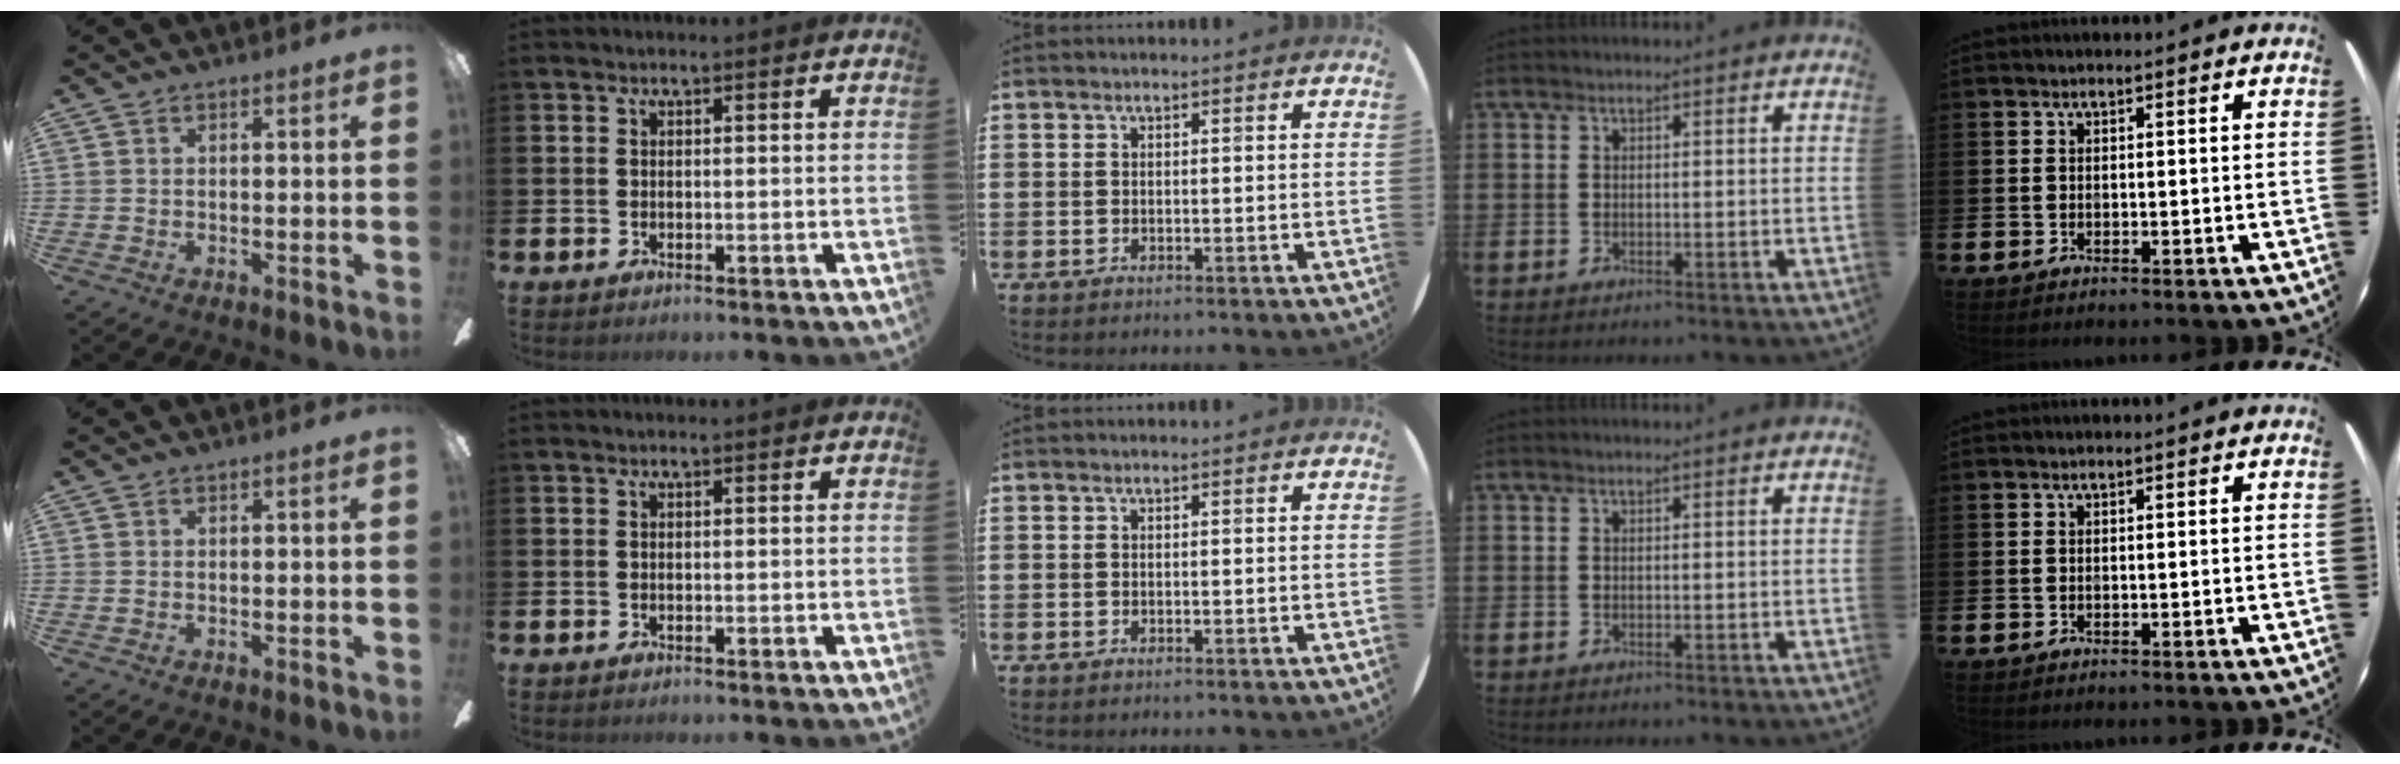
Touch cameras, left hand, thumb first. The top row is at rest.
{}